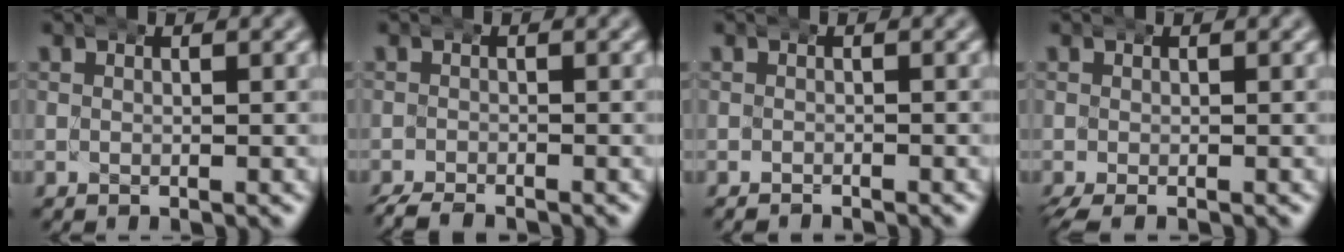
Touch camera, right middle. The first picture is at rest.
{"total": 2.4, "force": [-2.3, 0.6, 0.1], "torque": [-0.010, -0.007, -0.038]}
{"total": 1.2, "force": [-1.2, 0.2, -0.3], "torque": [0.005, -0.001, -0.021]}
{"total": 0.9, "force": [-0.8, 0.2, 0.4], "torque": [-0.010, -0.005, -0.011]}